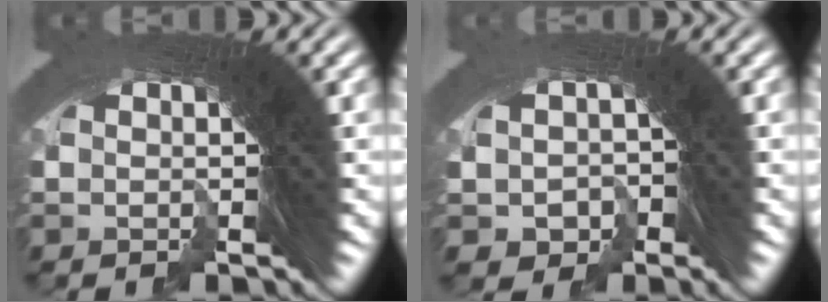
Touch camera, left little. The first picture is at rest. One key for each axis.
{"total": 4.2, "fx": -2.7, "fy": 3.2, "fz": -0.5, "tx": -0.009, "ty": -0.025, "tz": -0.037}